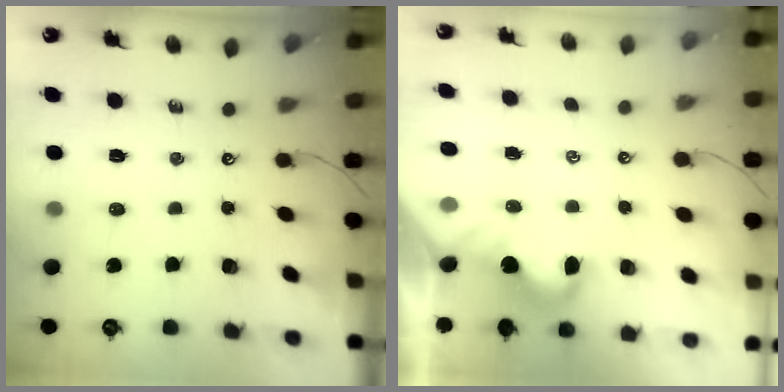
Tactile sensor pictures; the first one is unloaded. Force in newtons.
{"total": 1.9, "press": 1.8, "slide": 0.6}